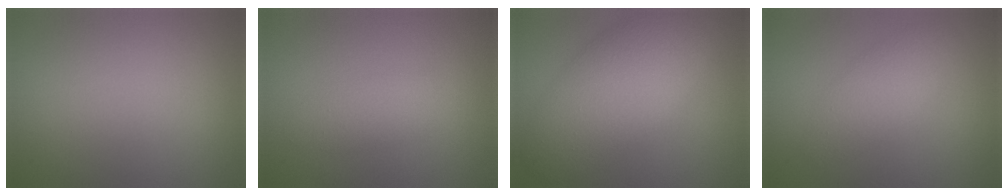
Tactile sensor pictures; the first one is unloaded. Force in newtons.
{"total": 1.9, "press": 1.9, "slide": 0.1}
{"total": 7.9, "press": 7.9, "slide": 0.5}
{"total": 2.5, "press": 2.5, "slide": 0.2}